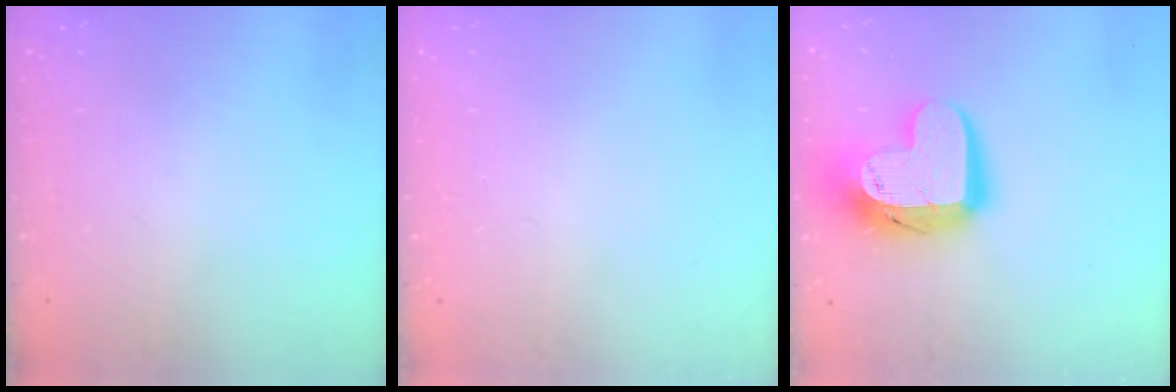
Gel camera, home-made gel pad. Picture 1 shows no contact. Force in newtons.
{"total": 0.0}
{"total": 18.0, "press": 17.9, "slide": 1.2}